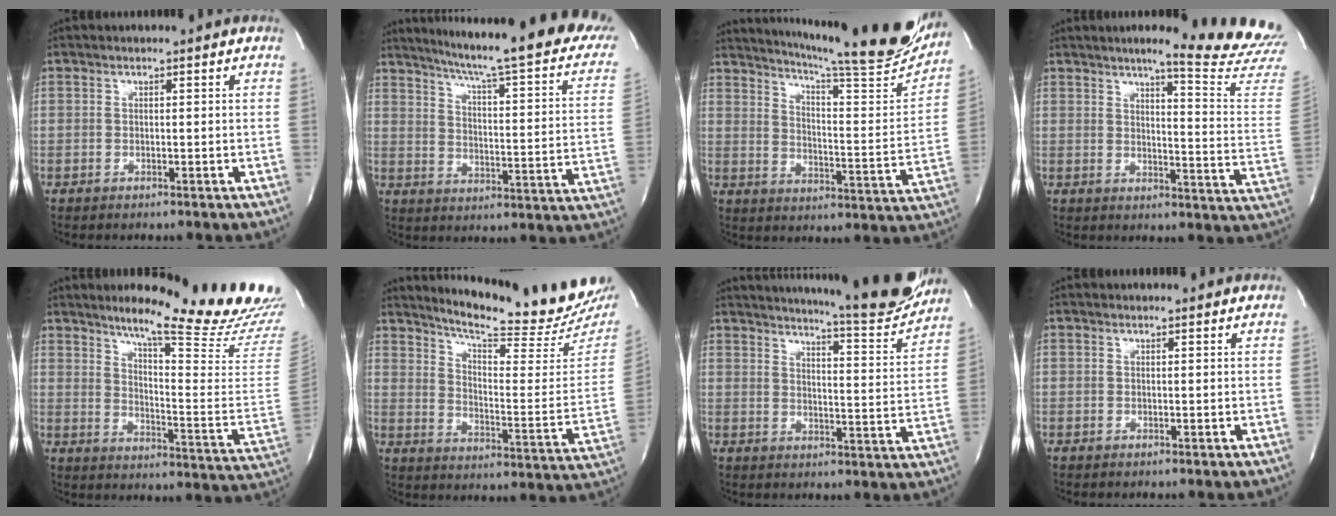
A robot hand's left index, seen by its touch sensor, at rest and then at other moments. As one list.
[{"total": 26.1, "force": [20.7, 2.3, 15.8], "torque": [-0.229, -0.034, 0.256]}, {"total": 24.7, "force": [22.0, 1.4, 11.1], "torque": [-0.176, -0.071, 0.283]}, {"total": 17.2, "force": [15.5, -1.2, 7.4], "torque": [-0.094, -0.112, 0.170]}, {"total": 23.2, "force": [19.3, -0.2, 13.0], "torque": [-0.192, -0.101, 0.244]}, {"total": 21.1, "force": [19.7, 0.2, 7.5], "torque": [-0.118, -0.098, 0.257]}, {"total": 19.4, "force": [18.0, 0.6, 7.3], "torque": [-0.109, -0.067, 0.223]}, {"total": 2.0, "force": [1.9, 0.4, 0.2], "torque": [-0.014, 0.011, 0.020]}]